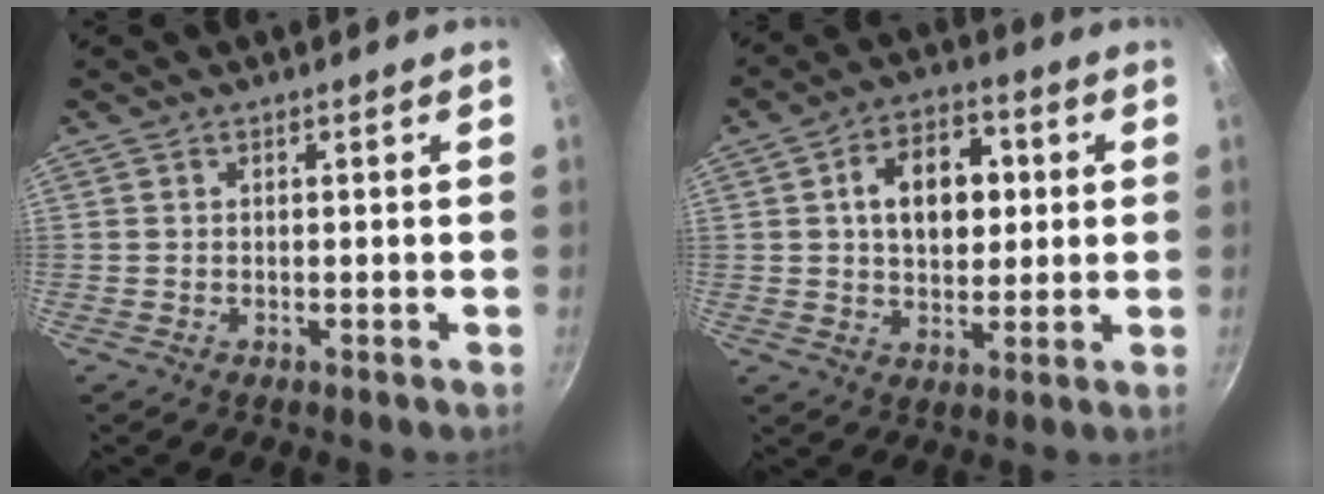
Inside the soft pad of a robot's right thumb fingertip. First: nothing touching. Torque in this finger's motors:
{"motor_torque": [-0.24, 0.56, 0.29, 0.14, 0.06]}